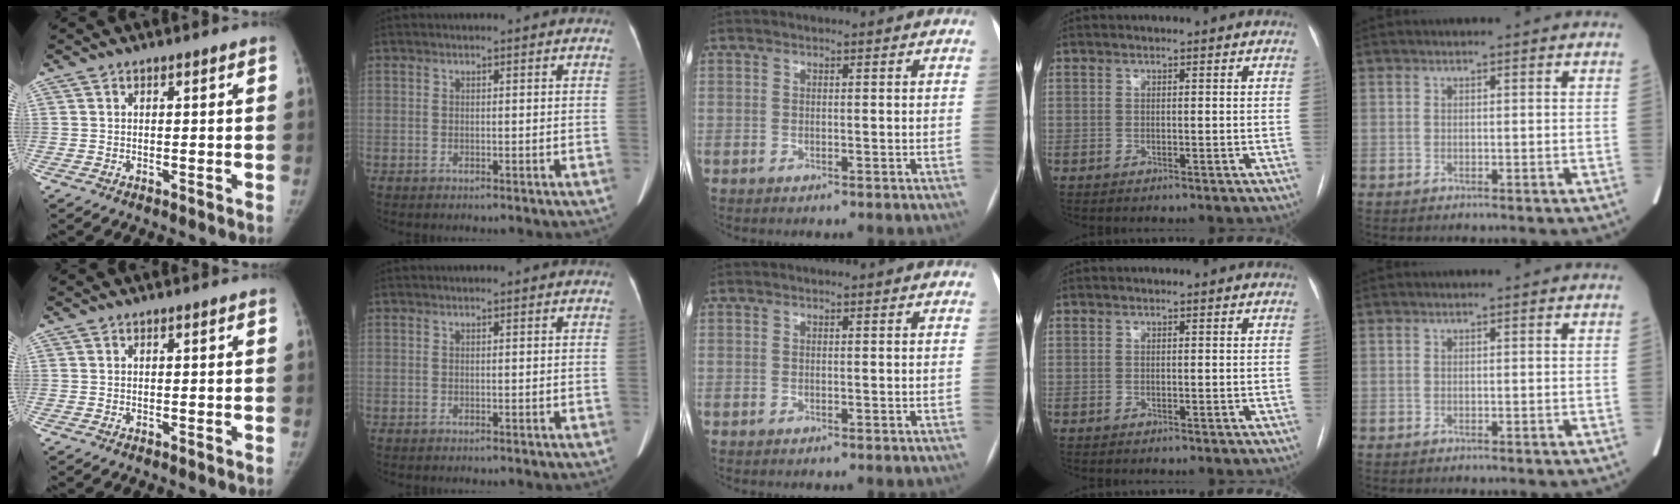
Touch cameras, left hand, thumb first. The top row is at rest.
{}